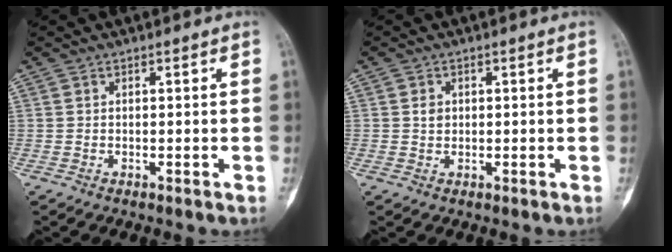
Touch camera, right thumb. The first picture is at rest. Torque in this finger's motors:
{"motor_torque": [0.55, 0.47, 0.22, -0.37, 0.03]}